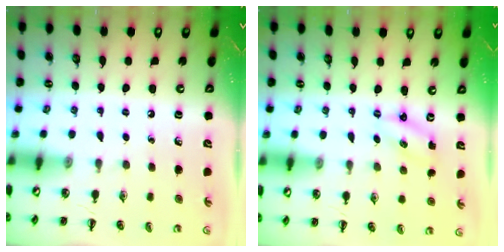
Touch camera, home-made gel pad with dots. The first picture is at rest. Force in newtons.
{"total": 2.4, "press": 2.3, "slide": 0.6}